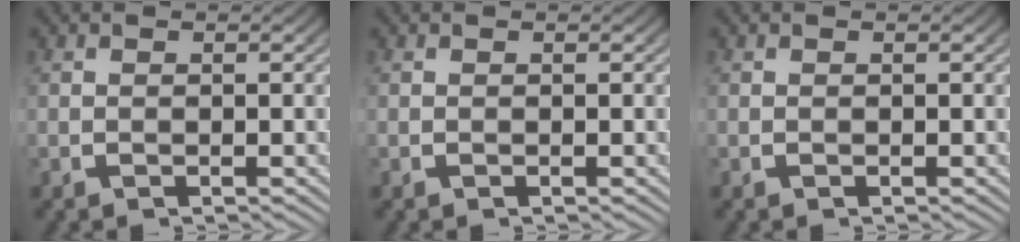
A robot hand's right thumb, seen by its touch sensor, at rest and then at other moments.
{"total": 0.0}
{"total": 0.0}